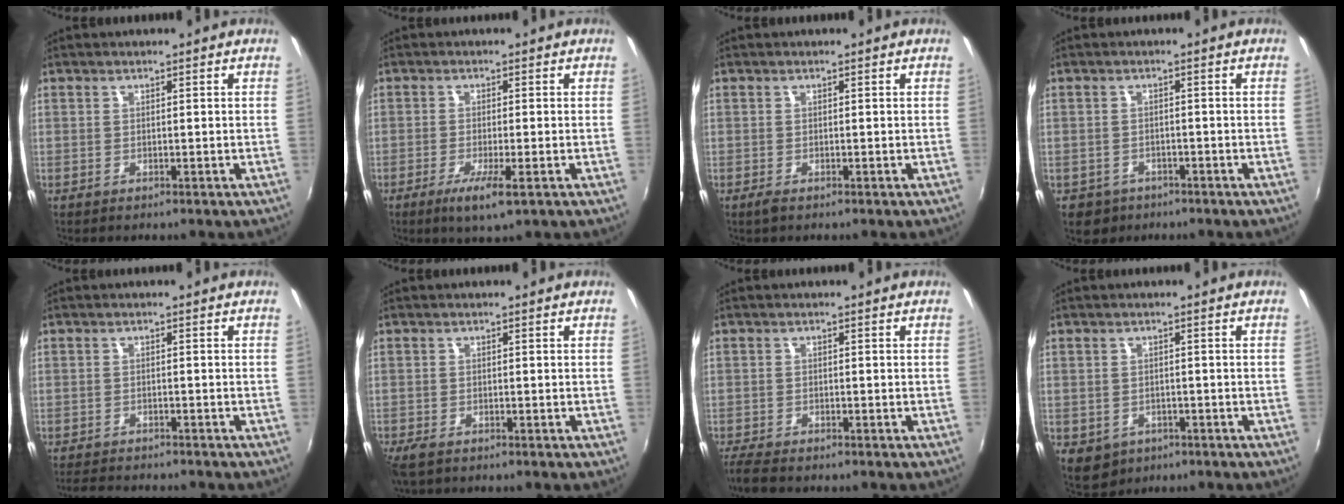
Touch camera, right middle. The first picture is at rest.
{"total": 5.2, "force": [-2.5, 0.2, 4.6], "torque": [-0.096, -0.017, -0.046]}
{"total": 1.1, "force": [-0.7, 0.3, 0.7], "torque": [-0.014, -0.004, -0.014]}
{"total": 4.2, "force": [-2.1, 3.4, 1.2], "torque": [-0.035, -0.004, -0.027]}
{"total": 6.2, "force": [-5.7, 0.8, 2.1], "torque": [-0.060, -0.014, -0.092]}
{"total": 3.9, "force": [-2.7, 1.6, 2.2], "torque": [-0.055, -0.016, -0.051]}
{"total": 3.9, "force": [-3.4, 0.5, 1.8], "torque": [-0.050, -0.021, -0.067]}
{"total": 5.2, "force": [-2.0, 4.2, 2.3], "torque": [-0.051, -0.013, -0.022]}